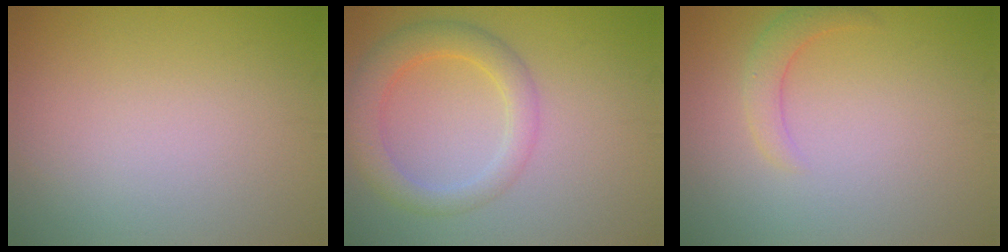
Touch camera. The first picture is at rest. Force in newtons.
{"total": 4.1, "press": 4.1, "slide": 0.1}
{"total": 2.1, "press": 2.1, "slide": 0.2}